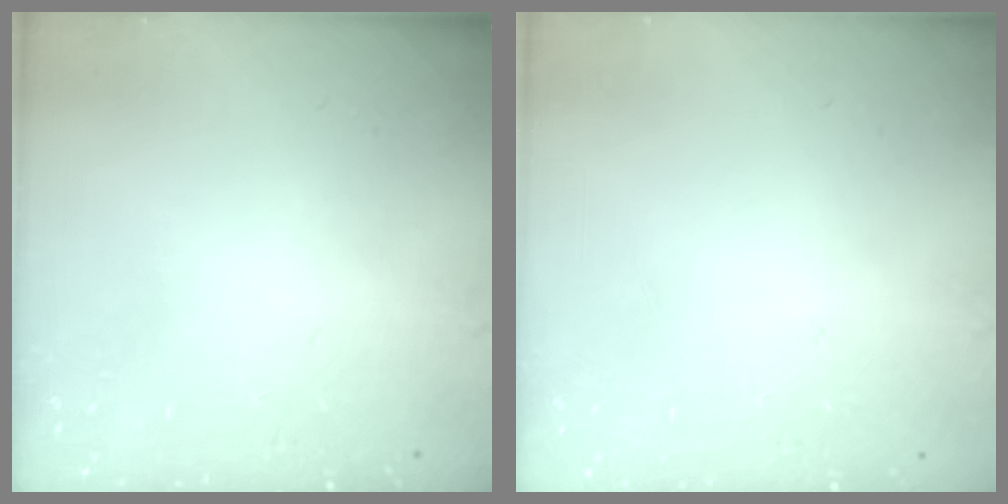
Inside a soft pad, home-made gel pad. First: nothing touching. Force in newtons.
{"total": 0.0}